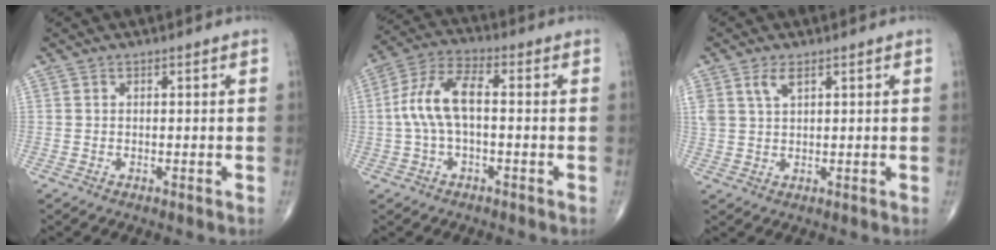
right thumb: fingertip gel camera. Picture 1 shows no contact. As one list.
[{"total": 9.8, "force": [-0.2, 4.5, 8.7], "torque": [-0.187, 0.033, -0.009]}, {"total": 3.8, "force": [2.0, 1.7, 2.6], "torque": [-0.055, -0.001, 0.046]}]